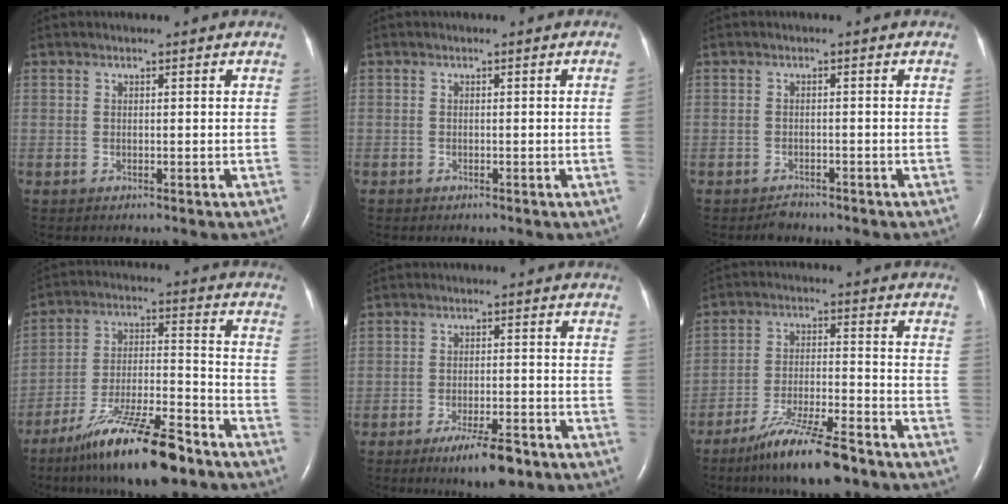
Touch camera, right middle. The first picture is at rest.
{"total": 0.7, "force": [-0.2, -0.3, 0.5], "torque": [0.003, 0.004, -0.005]}
{"total": 1.5, "force": [-1.4, 0.6, 0.1], "torque": [-0.008, -0.002, -0.021]}
{"total": 15.9, "force": [-11.5, 2.1, 10.7], "torque": [-0.194, -0.016, -0.200]}
{"total": 6.9, "force": [-4.6, 1.3, 5.0], "torque": [-0.086, -0.008, -0.070]}
{"total": 11.3, "force": [-8.6, 1.1, 7.3], "torque": [-0.134, -0.025, -0.151]}